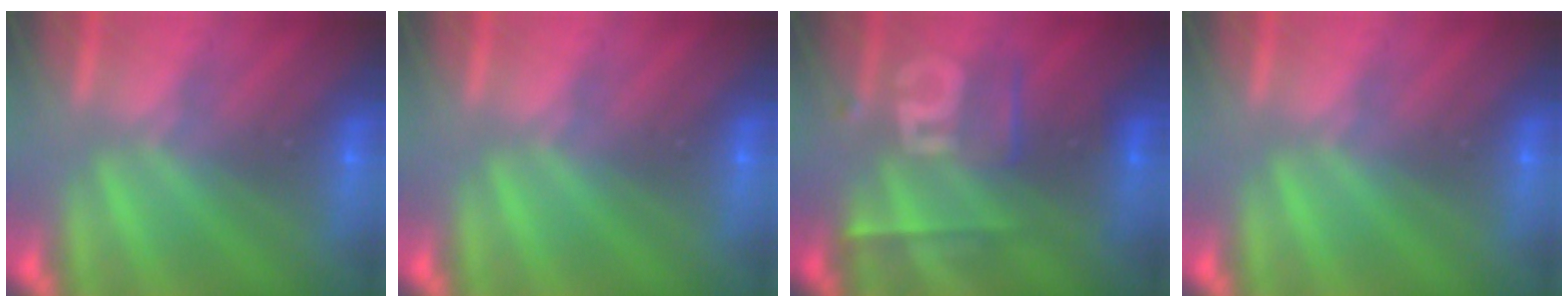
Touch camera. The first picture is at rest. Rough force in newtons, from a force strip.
{"total": 0.0}
{"total": 2.4}
{"total": 0.0}